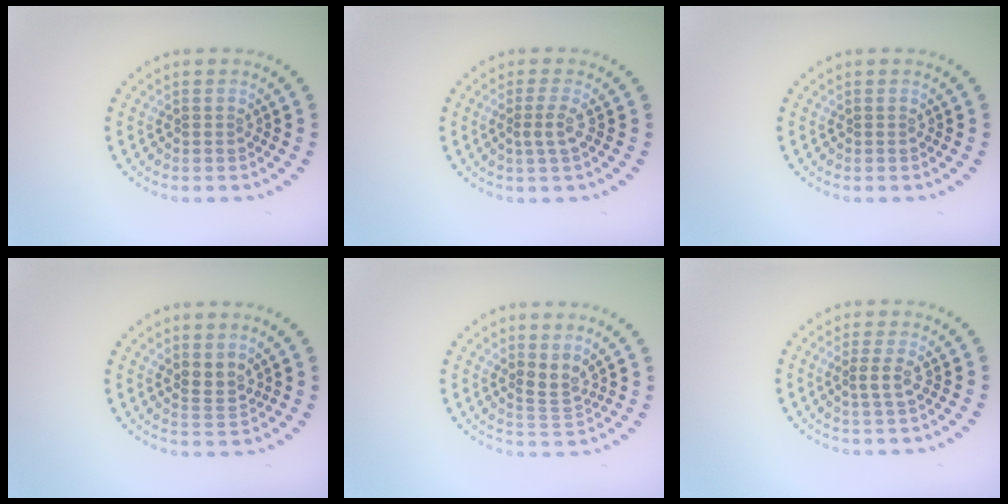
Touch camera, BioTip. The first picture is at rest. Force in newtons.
{"total": 1.8, "press": 1.2, "slide": 1.3}
{"total": 0.0}
{"total": 1.8, "press": 1.5, "slide": 1.1}
{"total": 2.0, "press": 1.4, "slide": 1.4}
{"total": 1.5, "press": 1.2, "slide": 0.9}